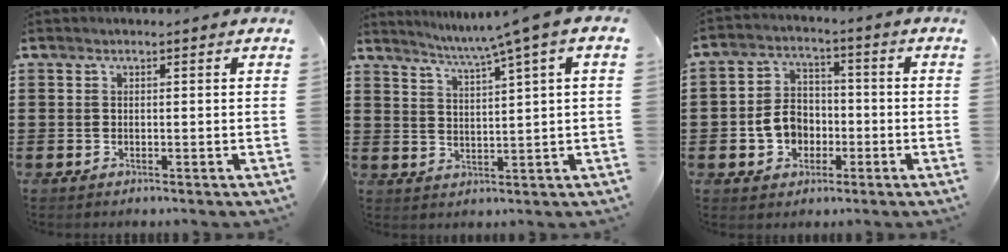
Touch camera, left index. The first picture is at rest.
{"total": 4.4, "force": [2.9, -1.2, 3.0], "torque": [-0.066, -0.024, 0.043]}
{"total": 6.4, "force": [-1.8, 5.3, 3.0], "torque": [-0.080, 0.012, -0.038]}